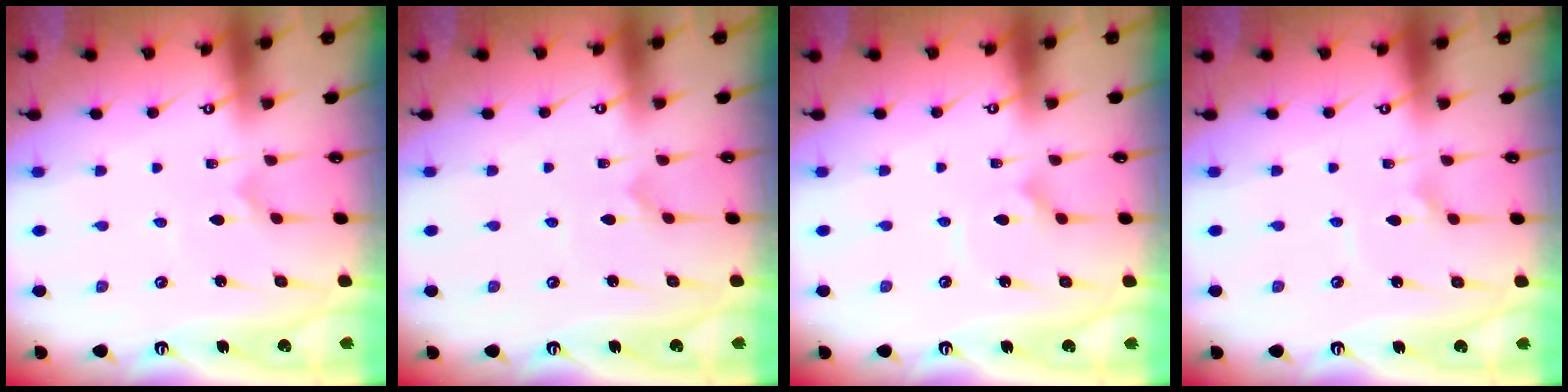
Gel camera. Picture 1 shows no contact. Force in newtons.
{"total": 1.2, "press": 1.2, "slide": 0.0}
{"total": 4.0, "press": 4.0, "slide": 0.3}
{"total": 2.4, "press": 2.4, "slide": 0.2}